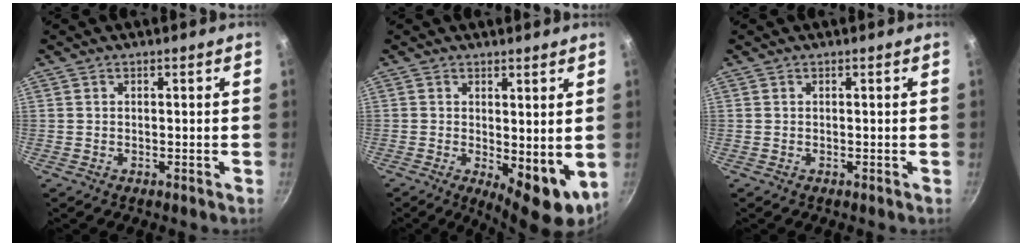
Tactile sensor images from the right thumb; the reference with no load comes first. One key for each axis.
{"total": 9.0, "fx": -0.2, "fy": 4.1, "fz": 8.0, "tx": -0.091, "ty": -0.013, "tz": 0.009}
{"total": 0.0}